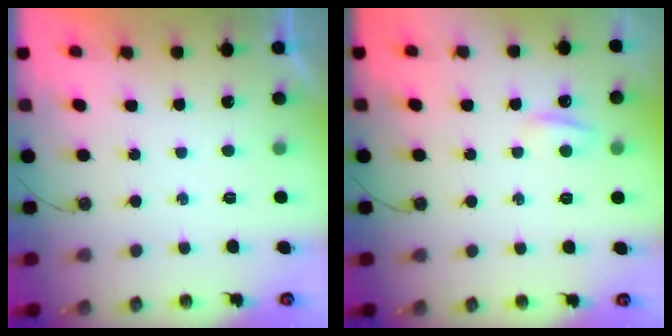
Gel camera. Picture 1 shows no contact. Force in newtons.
{"total": 4.1, "press": 4.1, "slide": 0.6}